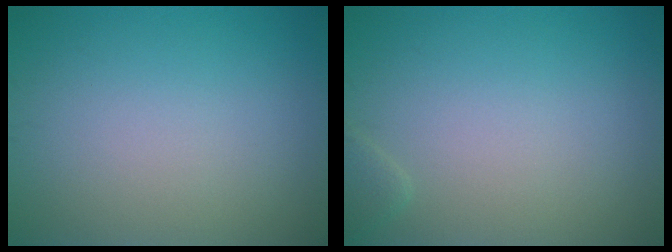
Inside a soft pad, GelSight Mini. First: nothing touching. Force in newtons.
{"total": 0.8, "press": 0.8, "slide": 0.1}